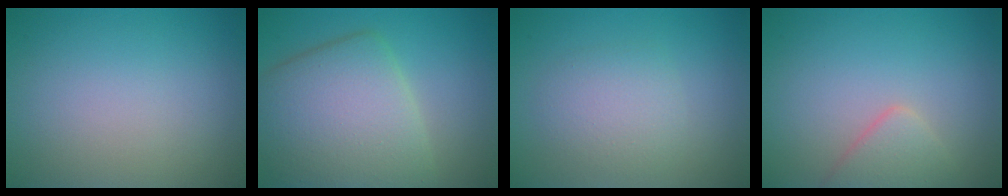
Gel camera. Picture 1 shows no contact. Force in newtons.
{"total": 8.6, "press": 8.6, "slide": 0.4}
{"total": 2.8, "press": 2.8, "slide": 0.2}
{"total": 2.4, "press": 2.4, "slide": 0.1}